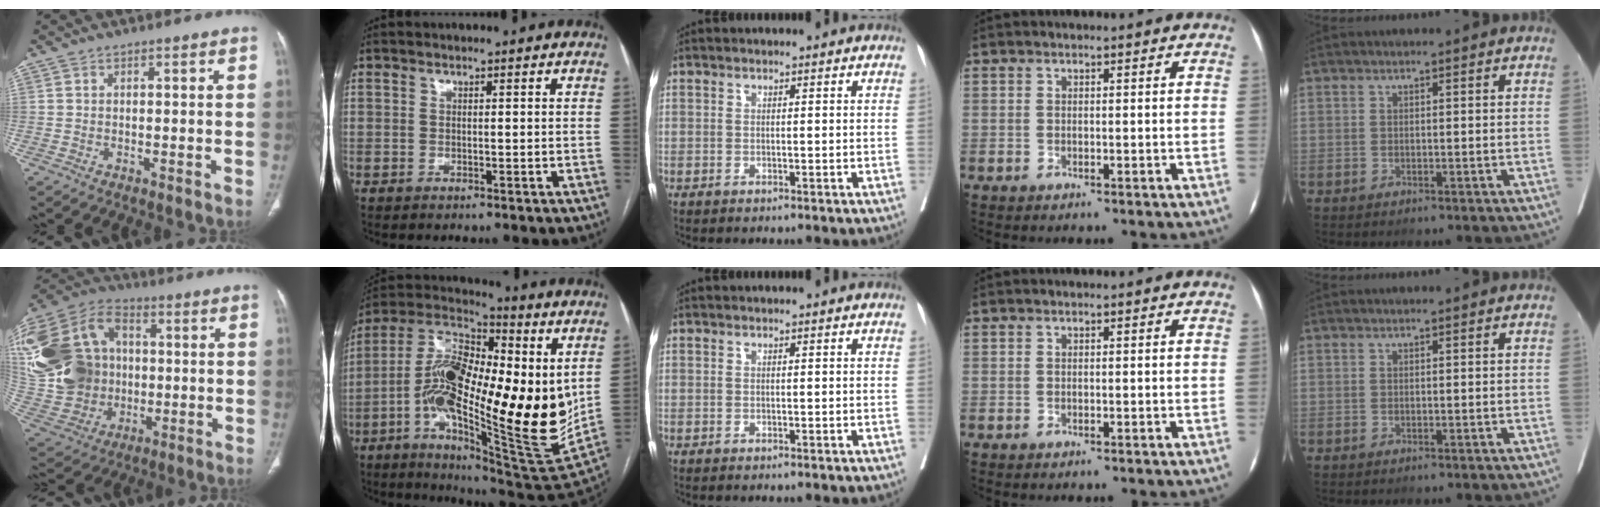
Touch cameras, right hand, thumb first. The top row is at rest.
{"thumb": {"total": 31.1, "force": [2.5, 24.6, 18.8], "torque": [-0.431, 0.048, 0.062]}, "index": {"total": 27.5, "force": [0.7, 8.0, 26.3], "torque": [-0.429, 0.010, 0.006]}}